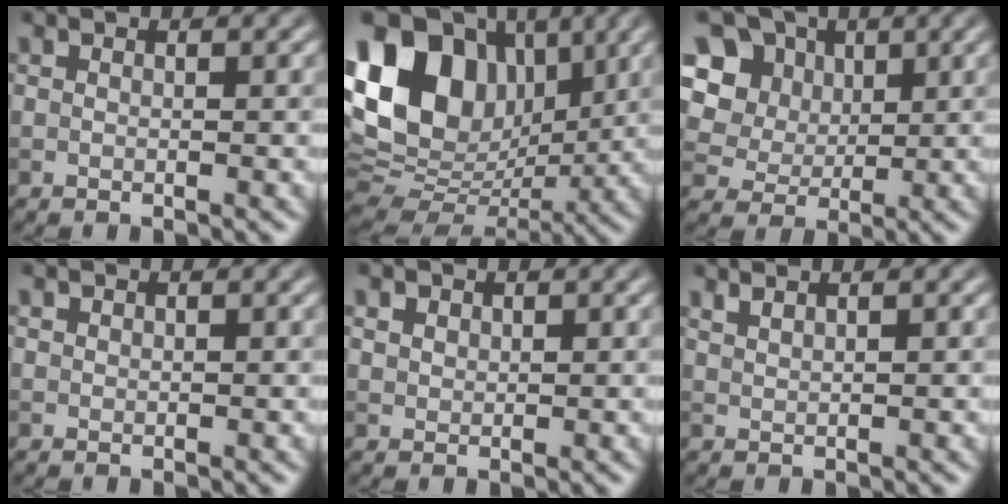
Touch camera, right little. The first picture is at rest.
{"total": 15.0, "force": [4.6, 10.8, 9.4], "torque": [-0.186, 0.029, 0.081]}
{"total": 12.6, "force": [5.1, 10.1, 5.6], "torque": [-0.132, 0.028, 0.085]}
{"total": 0.5, "force": [0.4, 0.4, 0.0], "torque": [0.003, -0.001, 0.009]}
{"total": 1.7, "force": [1.1, 1.2, 0.5], "torque": [-0.014, -0.001, 0.026]}
{"total": 1.4, "force": [1.2, 0.4, 0.6], "torque": [-0.007, -0.001, 0.020]}